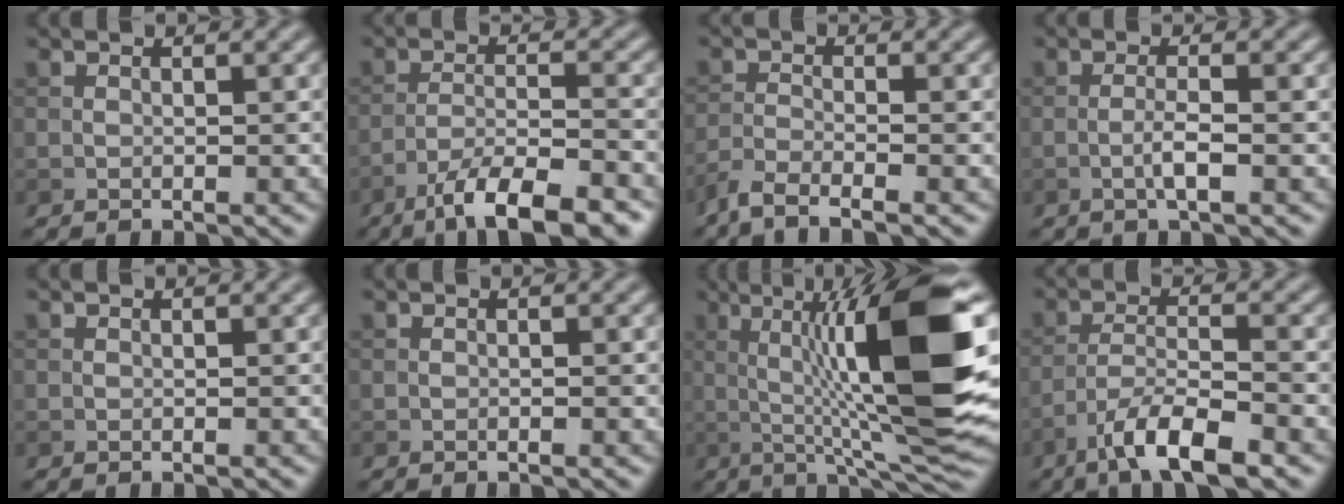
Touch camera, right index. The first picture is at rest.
{"total": 8.2, "force": [-5.8, 1.9, 5.4], "torque": [-0.087, 0.001, -0.101]}
{"total": 3.4, "force": [-2.7, 0.6, 1.9], "torque": [-0.042, -0.008, -0.066]}
{"total": 2.1, "force": [-0.7, 0.2, 2.0], "torque": [-0.039, 0.004, -0.016]}
{"total": 0.0}
{"total": 0.5, "force": [-0.2, 0.1, 0.5], "torque": [-0.007, -0.001, -0.003]}
{"total": 14.1, "force": [1.8, 2.4, 13.7], "torque": [-0.205, 0.013, 0.029]}
{"total": 6.6, "force": [-4.4, 1.6, 4.7], "torque": [-0.083, 0.001, -0.083]}